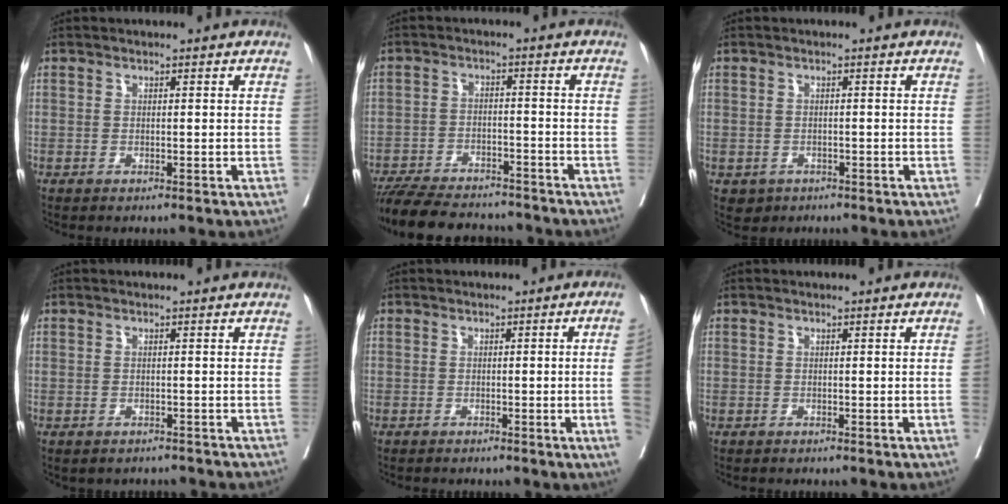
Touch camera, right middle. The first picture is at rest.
{"total": 14.4, "force": [-12.9, 3.8, 5.3], "torque": [-0.099, -0.004, -0.191]}
{"total": 2.2, "force": [-1.2, 1.8, 0.4], "torque": [-0.005, 0.003, -0.015]}
{"total": 2.1, "force": [-1.8, 1.0, 0.2], "torque": [-0.002, 0.001, -0.026]}
{"total": 5.3, "force": [-0.8, -2.0, 4.8], "torque": [-0.049, -0.011, -0.011]}
{"total": 0.6, "force": [0.0, -0.2, 0.5], "torque": [-0.003, 0.001, 0.001]}